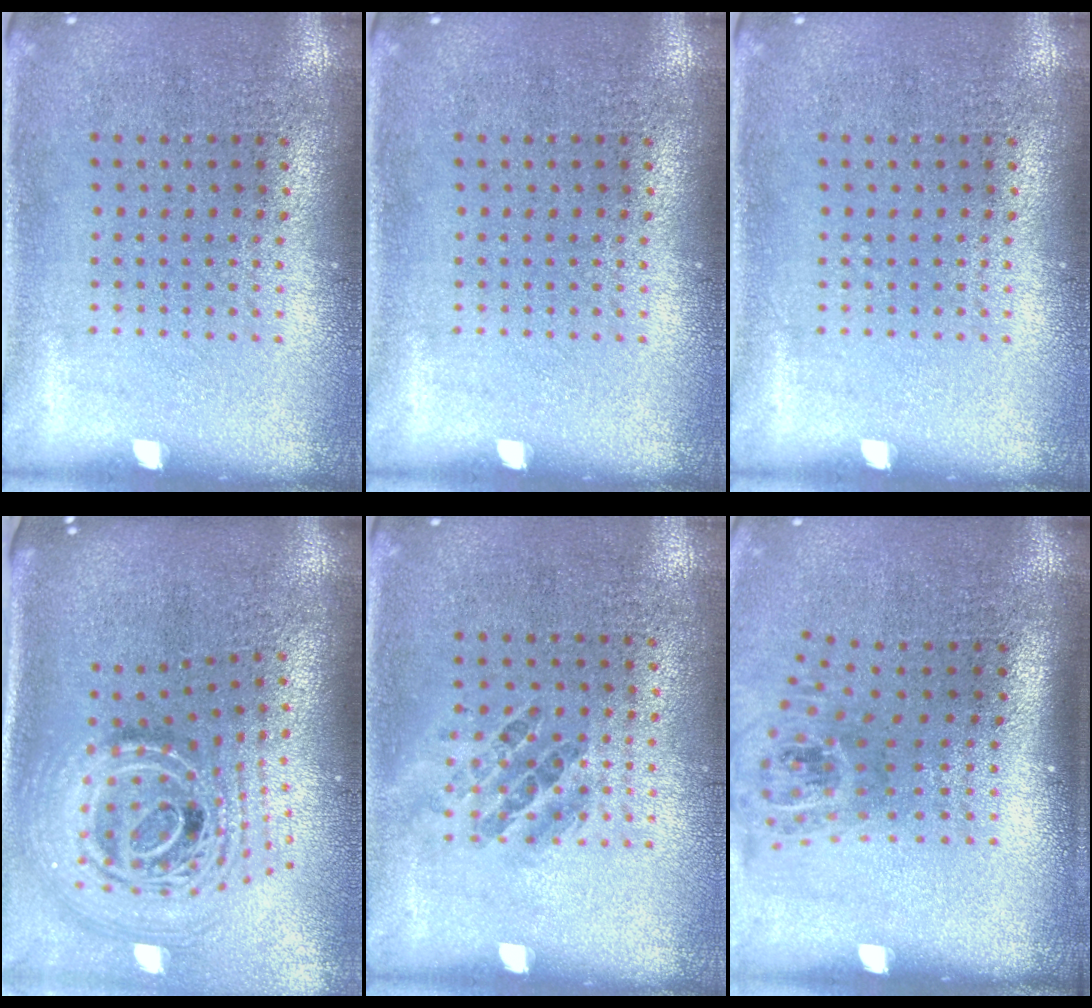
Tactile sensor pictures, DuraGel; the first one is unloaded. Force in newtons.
{"total": 0.0}
{"total": 0.0}
{"total": 3.0, "press": 2.1, "slide": 2.2}
{"total": 0.9, "press": 0.8, "slide": 0.5}
{"total": 1.7, "press": 1.2, "slide": 1.2}